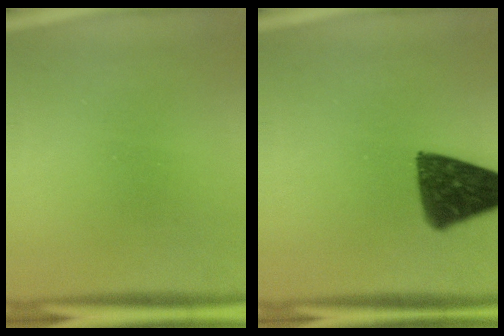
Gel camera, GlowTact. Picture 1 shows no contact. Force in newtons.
{"total": 12.4}